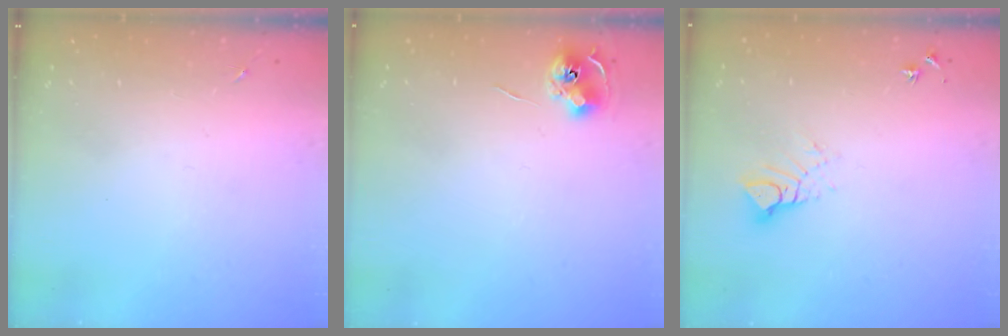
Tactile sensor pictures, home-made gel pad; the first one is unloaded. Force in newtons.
{"total": 6.6, "press": 6.6, "slide": 0.3}
{"total": 6.6, "press": 6.6, "slide": 0.4}